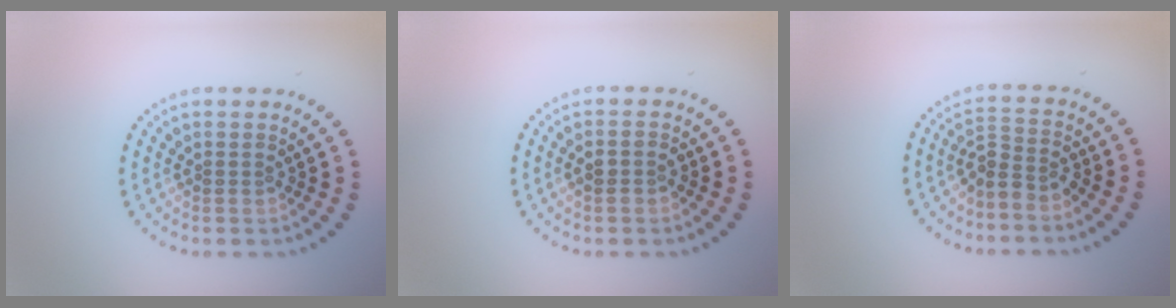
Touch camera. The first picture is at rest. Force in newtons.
{"total": 1.4, "press": 1.4, "slide": 0.4}
{"total": 2.5, "press": 1.8, "slide": 1.7}